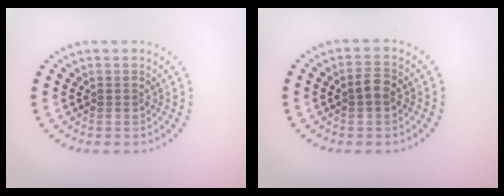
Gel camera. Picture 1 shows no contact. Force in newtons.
{"total": 1.8, "press": 1.8, "slide": 0.1}